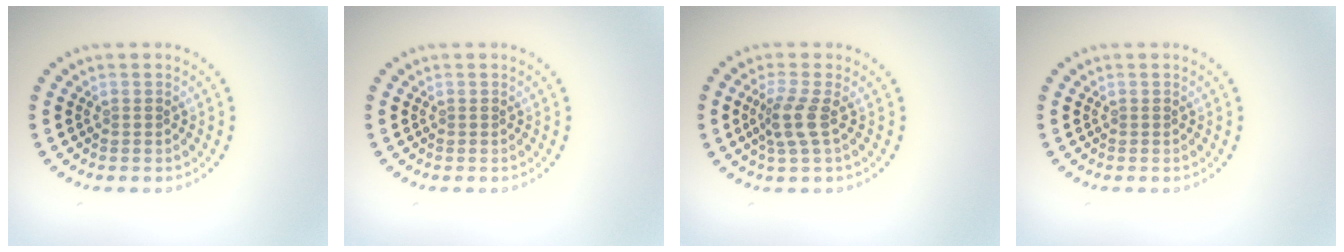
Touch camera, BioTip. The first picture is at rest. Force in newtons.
{"total": 0.0}
{"total": 2.6, "press": 2.0, "slide": 1.7}
{"total": 0.0}